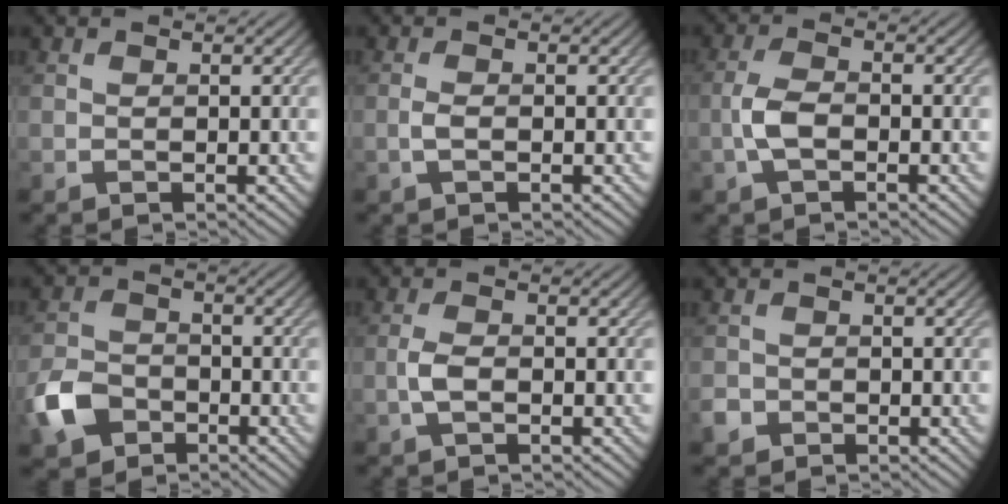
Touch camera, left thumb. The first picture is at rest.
{"total": 1.4, "force": [-0.4, 0.4, 1.2], "torque": [-0.028, 0.002, -0.012]}
{"total": 3.6, "force": [-1.3, 1.6, 3.0], "torque": [-0.071, 0.002, -0.034]}
{"total": 6.1, "force": [-3.3, 4.2, 2.9], "torque": [-0.074, -0.003, -0.077]}
{"total": 2.4, "force": [-0.8, 0.9, 2.1], "torque": [-0.051, 0.002, -0.021]}
{"total": 1.8, "force": [-1.1, 1.3, 0.5], "torque": [-0.009, -0.004, -0.026]}